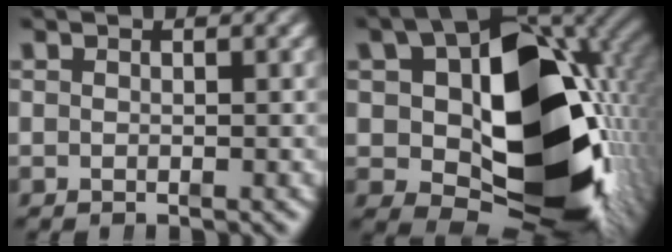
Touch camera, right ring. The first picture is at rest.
{"total": 24.1, "force": [-1.8, 15.2, 18.6], "torque": [-0.305, -0.054, 0.001]}